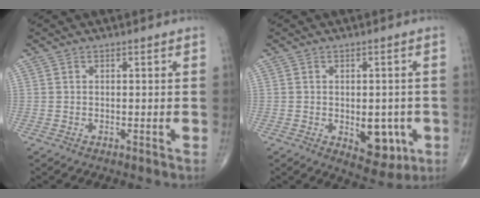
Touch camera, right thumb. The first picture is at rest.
{"total": 8.2, "force": [-2.0, 4.8, 6.4], "torque": [-0.050, -0.002, -0.015]}